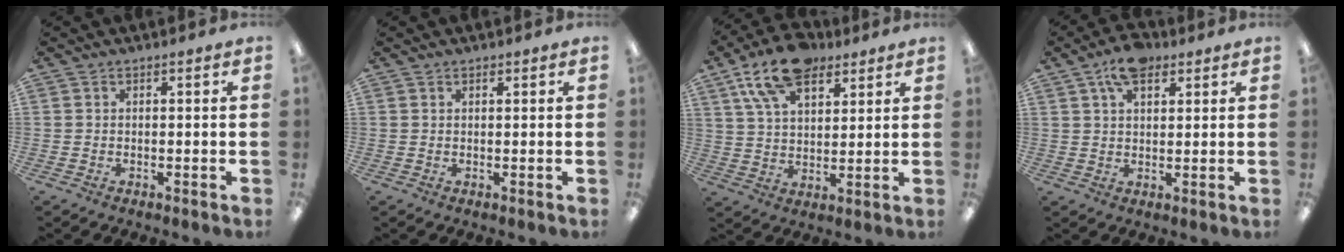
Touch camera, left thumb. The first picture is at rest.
{"total": 0.7, "force": [0.6, 0.3, 0.1], "torque": [0.005, -0.003, 0.009]}
{"total": 14.7, "force": [8.9, 7.9, 8.7], "torque": [-0.152, -0.026, 0.163]}
{"total": 7.8, "force": [4.5, 4.0, 4.9], "torque": [-0.079, -0.009, 0.081]}